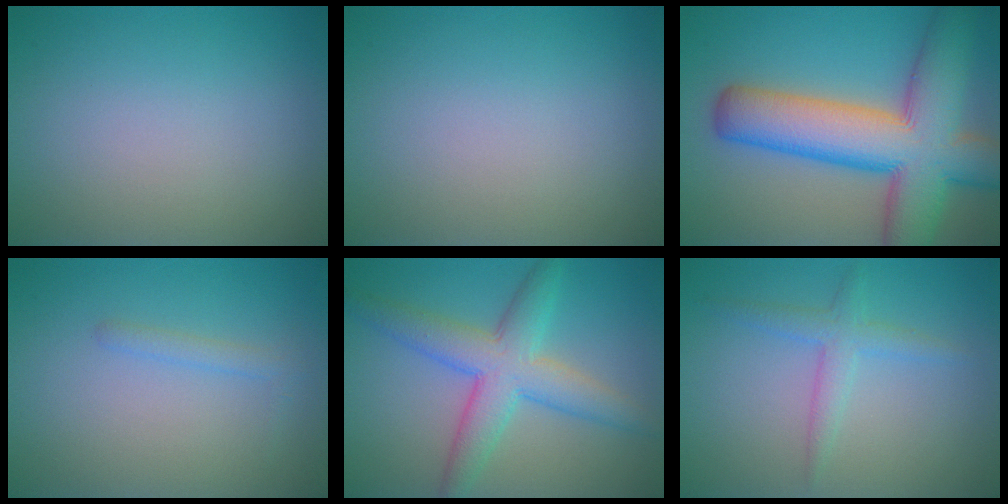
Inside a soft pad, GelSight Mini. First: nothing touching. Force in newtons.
{"total": 0.0}
{"total": 12.7, "press": 12.6, "slide": 0.7}
{"total": 1.1, "press": 1.1, "slide": 0.0}
{"total": 5.8, "press": 5.8, "slide": 0.0}
{"total": 2.2, "press": 2.2, "slide": 0.1}